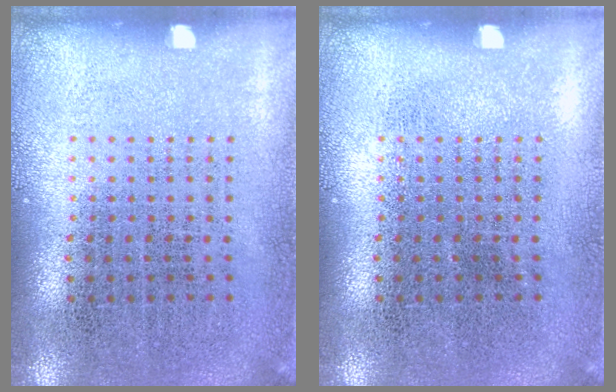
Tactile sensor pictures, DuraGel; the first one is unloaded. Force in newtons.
{"total": 0.0}